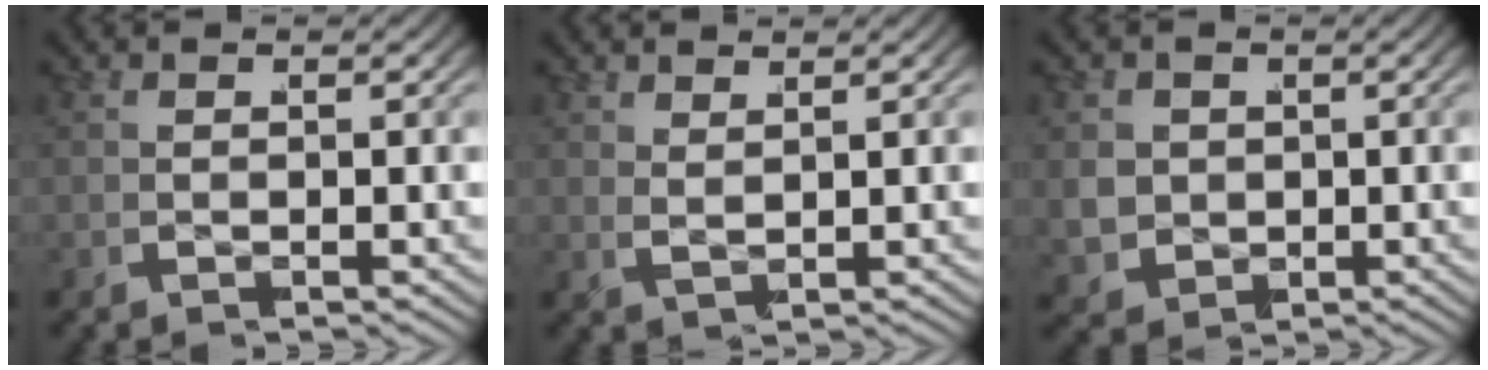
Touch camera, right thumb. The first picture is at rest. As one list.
[{"total": 1.8, "force": [1.6, 0.3, 0.6], "torque": [-0.002, 0.003, 0.032]}, {"total": 4.1, "force": [-0.2, 3.7, 1.7], "torque": [-0.057, -0.031, 0.012]}]